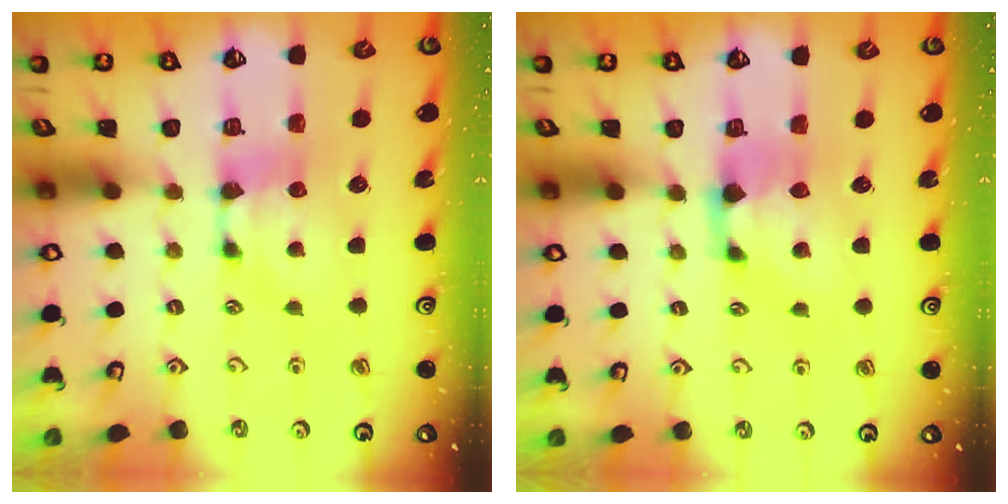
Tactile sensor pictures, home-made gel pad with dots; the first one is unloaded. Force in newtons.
{"total": 1.2, "press": 0.4, "slide": 1.1}